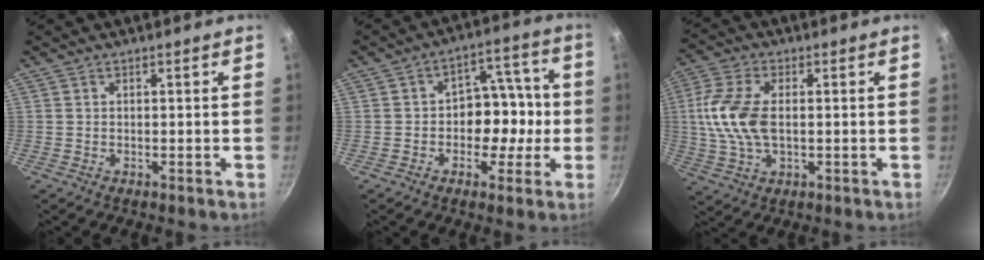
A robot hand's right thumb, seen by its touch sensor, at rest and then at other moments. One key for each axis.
{"total": 10.3, "fx": -1.7, "fy": 7.6, "fz": 6.8, "tx": -0.029, "ty": 0.041, "tz": -0.032}
{"total": 11.5, "fx": 0.4, "fy": 6.4, "fz": 9.5, "tx": -0.195, "ty": 0.009, "tz": 0.000}